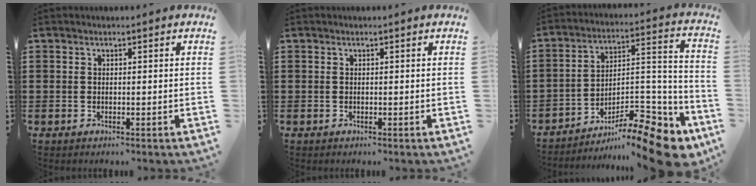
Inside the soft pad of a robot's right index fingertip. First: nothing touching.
{"total": 0.0}
{"total": 13.5, "force": [-10.0, 3.6, 8.4], "torque": [-0.108, 0.033, -0.178]}